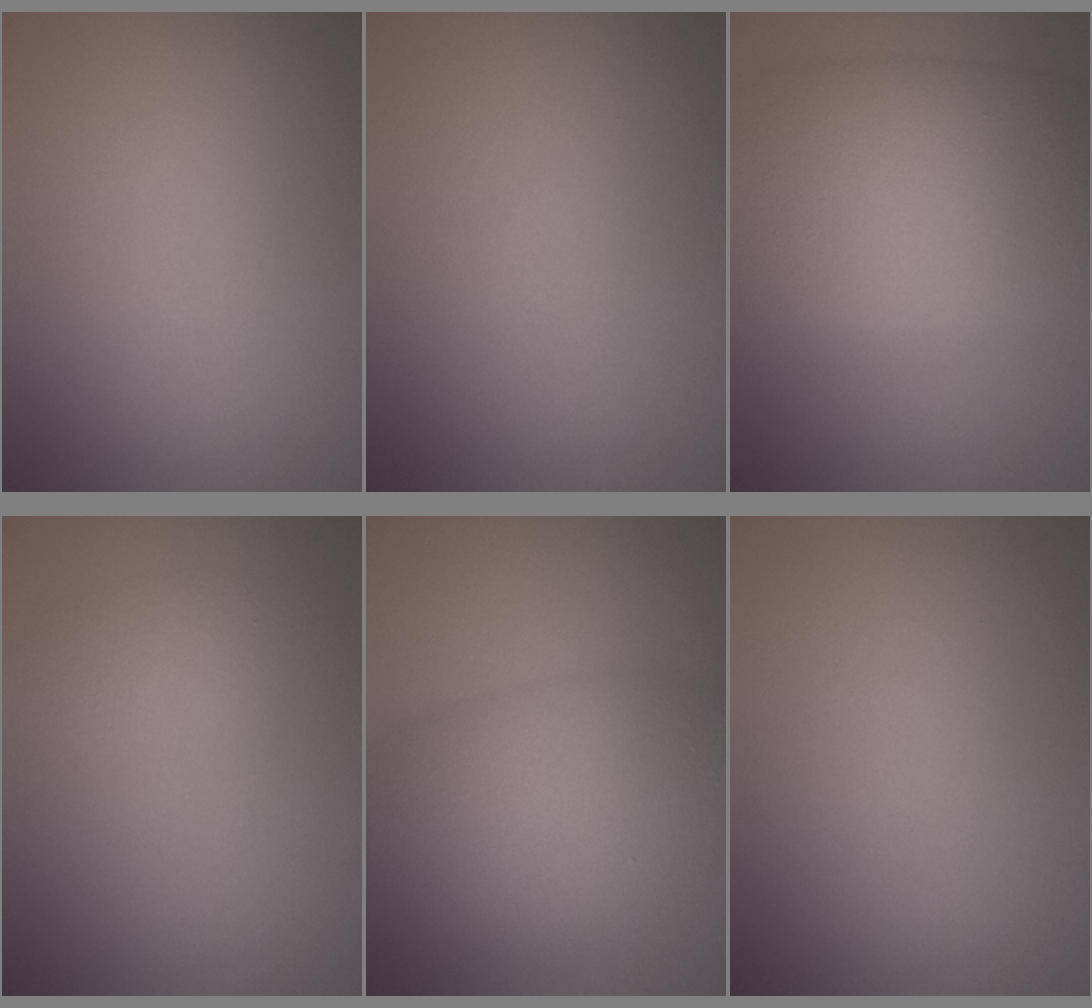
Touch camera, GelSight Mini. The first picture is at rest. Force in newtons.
{"total": 0.0}
{"total": 11.9, "press": 11.9, "slide": 0.3}
{"total": 1.5, "press": 1.5, "slide": 0.2}
{"total": 7.1, "press": 7.1, "slide": 0.2}
{"total": 0.0}